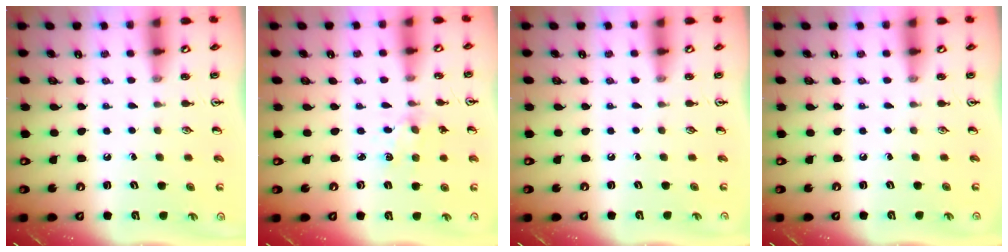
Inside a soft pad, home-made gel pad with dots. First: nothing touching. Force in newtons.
{"total": 2.7, "press": 2.7, "slide": 0.4}
{"total": 0.0}
{"total": 0.0}